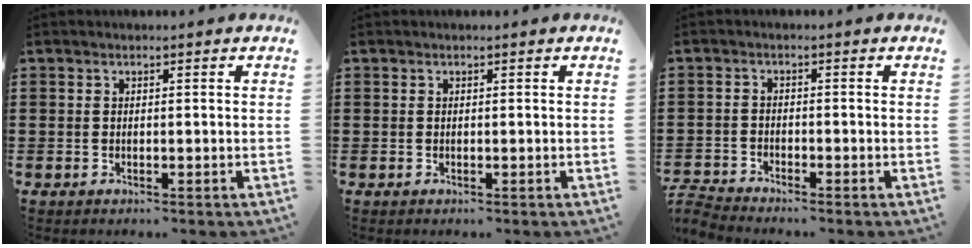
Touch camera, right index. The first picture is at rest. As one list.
[{"total": 0.0}, {"total": 2.5, "force": [-2.5, -0.1, 0.1], "torque": [-0.014, -0.006, -0.055]}]